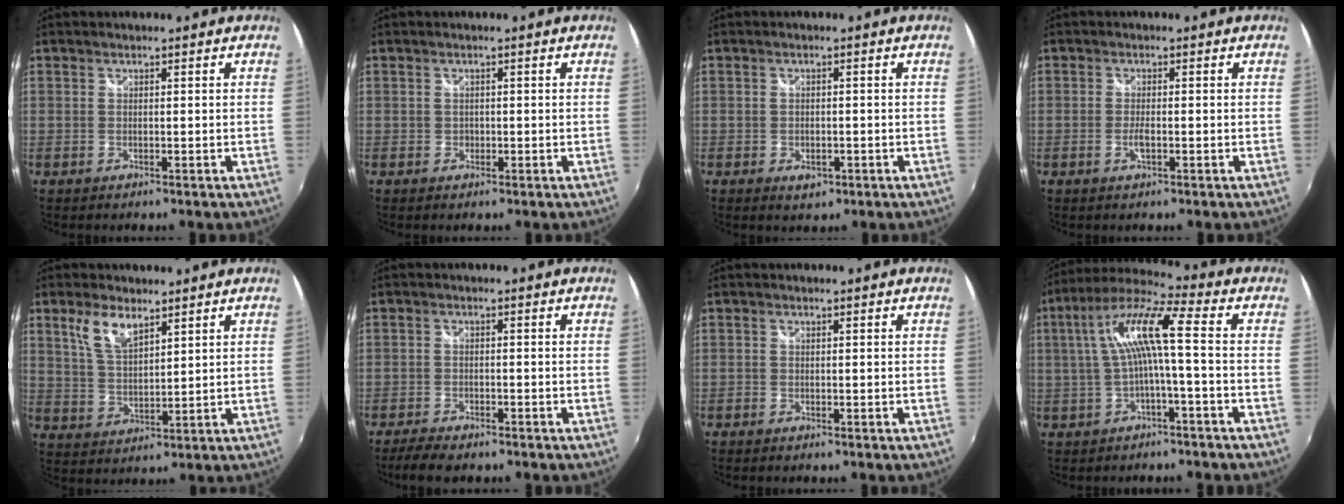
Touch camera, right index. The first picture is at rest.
{"total": 1.1, "force": [-0.3, 1.0, 0.2], "torque": [-0.002, -0.002, -0.003]}
{"total": 3.0, "force": [-1.3, 2.0, 1.8], "torque": [-0.032, -0.004, -0.017]}
{"total": 2.0, "force": [-0.7, 0.5, 1.8], "torque": [-0.038, -0.003, -0.012]}
{"total": 6.9, "force": [4.3, 2.8, 4.6], "torque": [-0.091, 0.005, 0.089]}
{"total": 5.2, "force": [-4.3, 1.3, 2.5], "torque": [-0.069, -0.016, -0.078]}
{"total": 0.5, "force": [-0.5, 0.2, 0.1], "torque": [-0.004, -0.002, -0.011]}
{"total": 10.2, "force": [-0.4, 0.8, 10.2], "torque": [-0.208, 0.021, -0.004]}